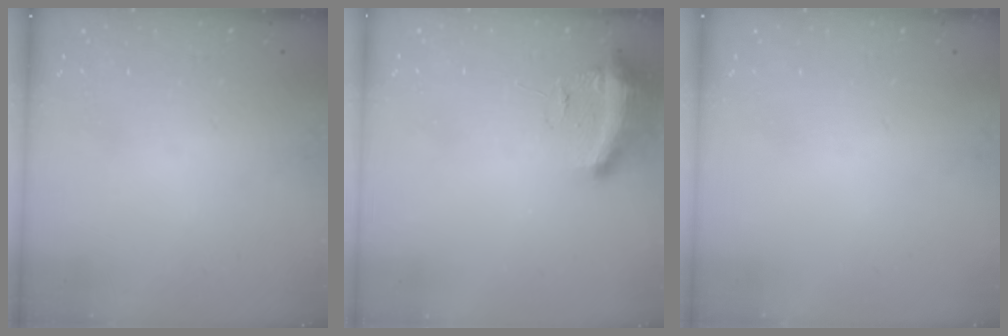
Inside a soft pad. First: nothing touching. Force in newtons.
{"total": 9.8, "press": 9.8, "slide": 0.5}
{"total": 0.0}